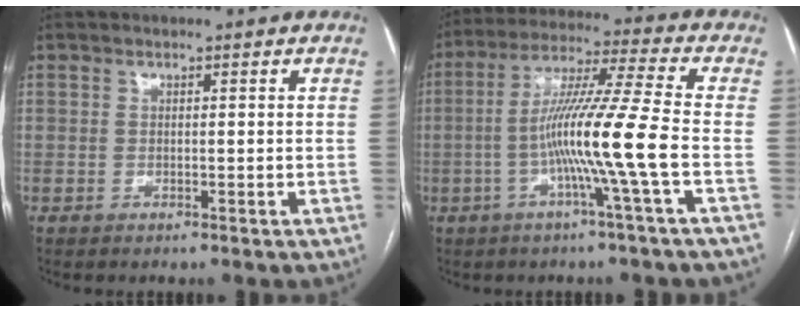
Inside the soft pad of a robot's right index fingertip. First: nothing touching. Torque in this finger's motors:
{"motor_torque": [1.99, -0.14, 1.05, 0.21]}